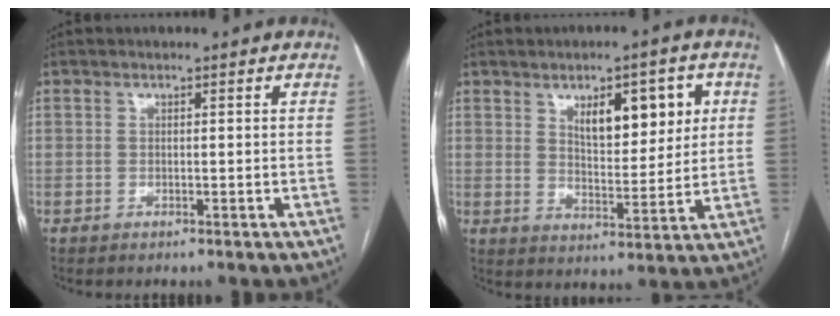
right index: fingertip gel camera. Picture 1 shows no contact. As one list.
[{"total": 9.6, "force": [3.8, 3.8, 8.0], "torque": [-0.113, 0.004, 0.063]}]